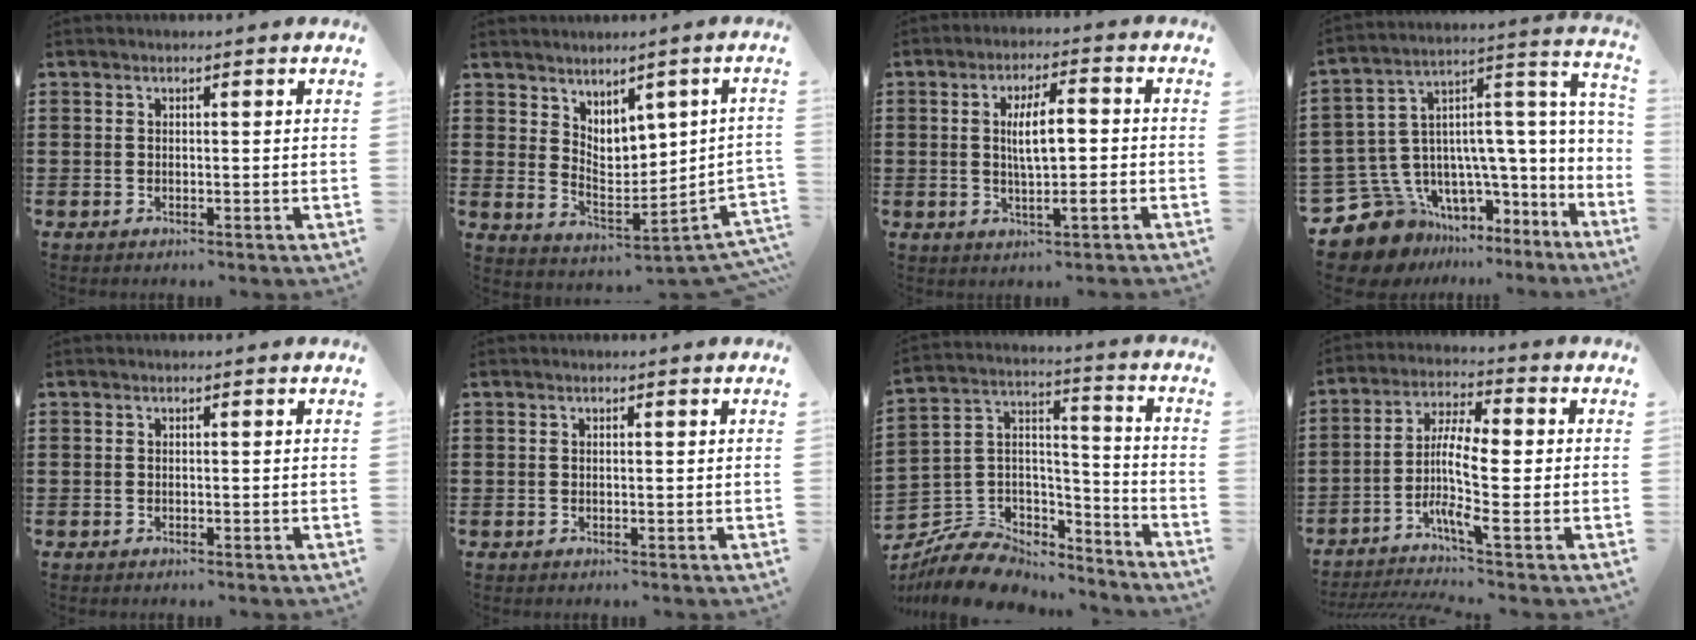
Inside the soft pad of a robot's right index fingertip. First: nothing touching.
{"total": 4.2, "force": [3.2, 2.6, 0.9], "torque": [-0.039, -0.018, 0.061]}
{"total": 7.0, "force": [-0.1, 1.7, 6.8], "torque": [-0.121, 0.002, -0.009]}
{"total": 10.1, "force": [-6.1, 5.7, 5.7], "torque": [-0.143, -0.029, -0.113]}
{"total": 0.0}
{"total": 0.0}
{"total": 9.5, "force": [-7.7, 5.0, 2.2], "torque": [-0.061, 0.016, -0.147]}
{"total": 9.0, "force": [-1.2, 2.4, 8.6], "torque": [-0.167, 0.000, -0.023]}